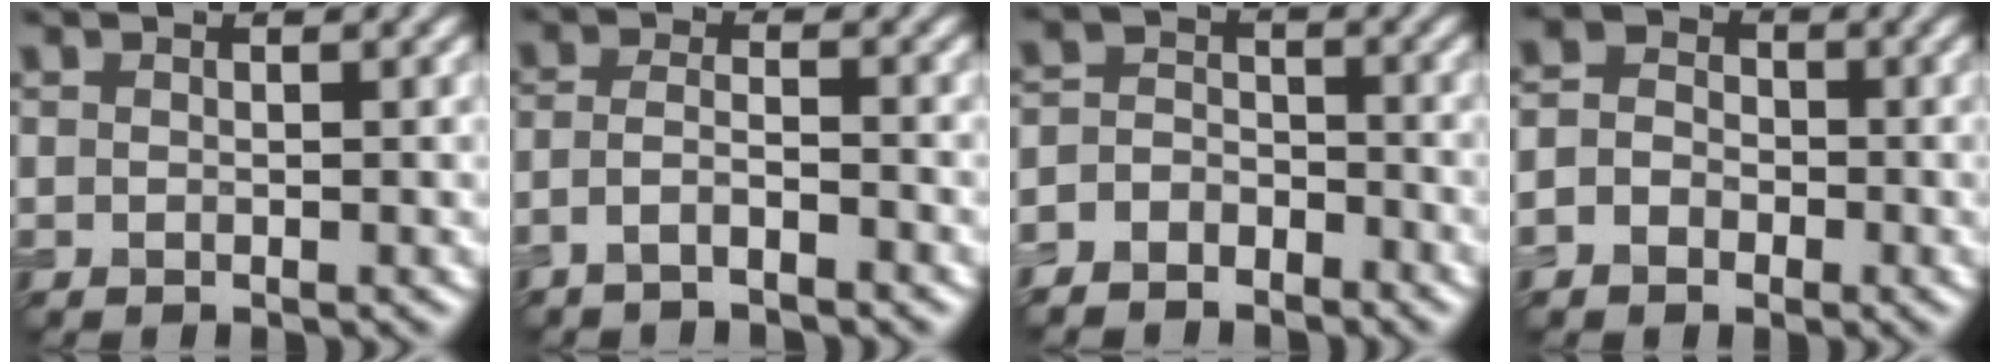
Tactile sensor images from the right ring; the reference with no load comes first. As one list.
[{"total": 2.3, "force": [-1.7, 0.5, 1.5], "torque": [-0.030, 0.004, -0.040]}, {"total": 4.1, "force": [-3.3, 2.4, 0.8], "torque": [0.000, 0.005, -0.066]}, {"total": 3.6, "force": [-1.2, 3.1, 1.4], "torque": [-0.008, 0.001, -0.030]}]